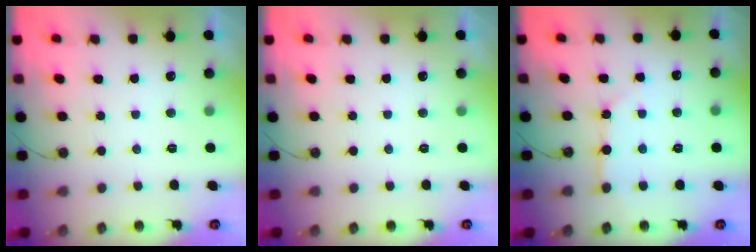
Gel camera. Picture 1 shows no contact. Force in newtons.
{"total": 0.0}
{"total": 3.4, "press": 3.4, "slide": 0.2}